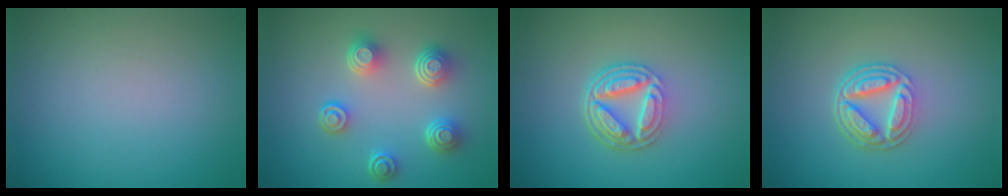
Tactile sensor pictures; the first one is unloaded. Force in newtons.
{"total": 4.9, "press": 3.7, "slide": 3.3}
{"total": 5.2, "press": 3.8, "slide": 3.5}
{"total": 4.8, "press": 3.4, "slide": 3.4}